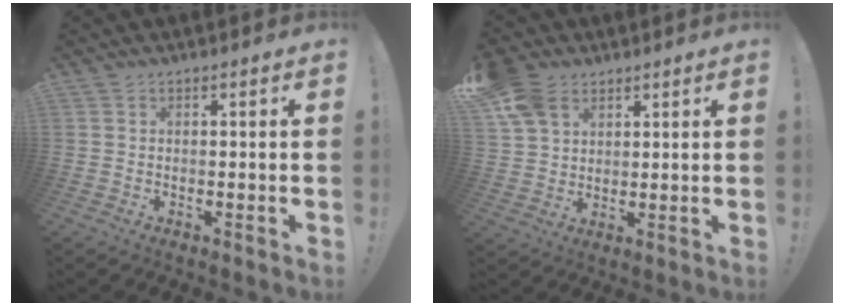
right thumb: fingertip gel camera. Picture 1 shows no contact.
{"total": 9.9, "force": [5.3, 7.0, 4.6], "torque": [-0.096, -0.014, 0.108]}